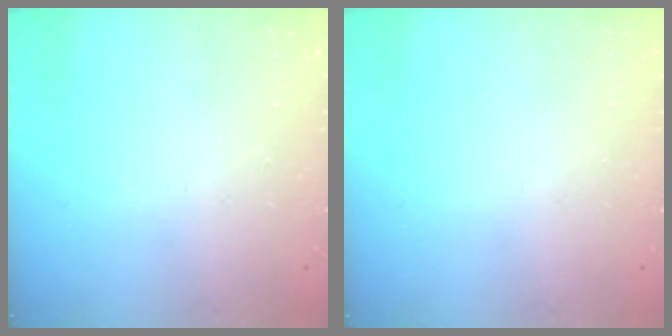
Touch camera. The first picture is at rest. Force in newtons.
{"total": 0.0}